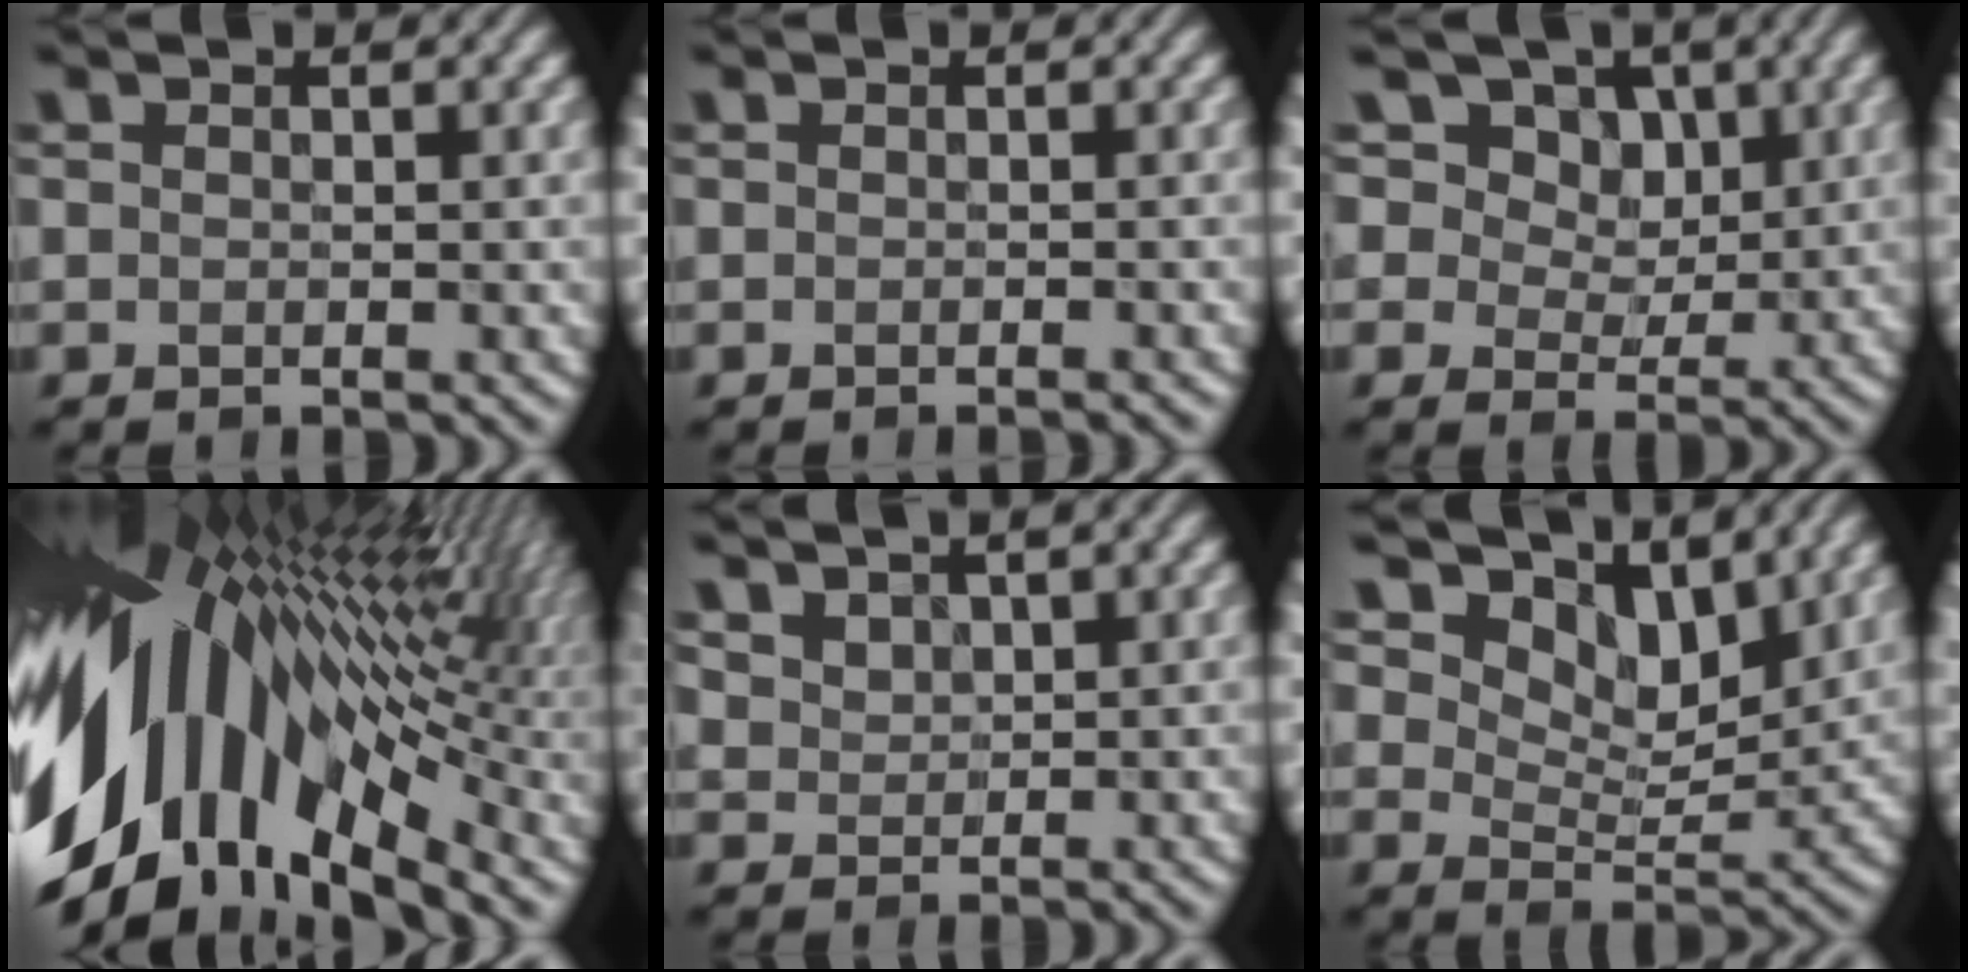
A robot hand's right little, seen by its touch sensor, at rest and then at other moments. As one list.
[{"total": 0.8, "force": [-0.6, 0.2, 0.5], "torque": [-0.001, -0.002, -0.013]}, {"total": 15.0, "force": [8.2, 10.3, 7.3], "torque": [-0.153, 0.044, 0.122]}, {"total": 17.7, "force": [1.3, 9.6, 14.8], "torque": [-0.256, 0.002, 0.014]}, {"total": 2.6, "force": [2.0, 1.2, 1.1], "torque": [-0.025, 0.007, 0.045]}, {"total": 8.5, "force": [6.3, 4.0, 4.0], "torque": [-0.068, -0.024, 0.105]}]